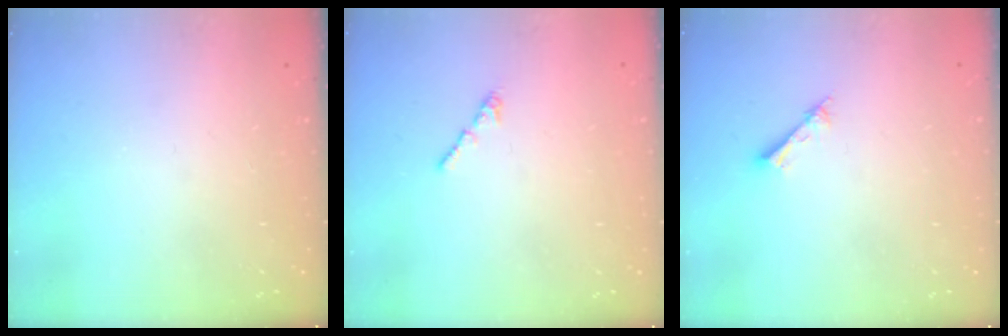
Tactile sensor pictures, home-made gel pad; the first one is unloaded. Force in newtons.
{"total": 0.7, "press": 0.6, "slide": 0.4}
{"total": 1.5, "press": 1.5, "slide": 0.2}